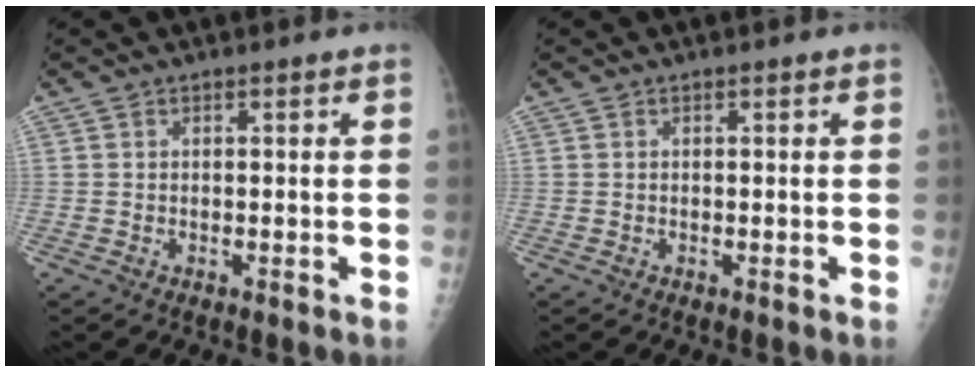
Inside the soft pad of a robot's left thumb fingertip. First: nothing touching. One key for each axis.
{"total": 0.0}